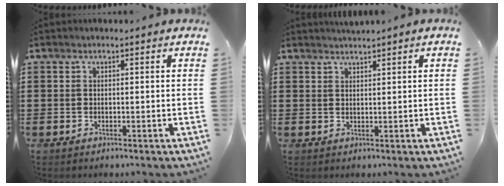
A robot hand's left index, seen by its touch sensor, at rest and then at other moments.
{"total": 1.2, "force": [1.2, -0.1, 0.2], "torque": [-0.004, 0.002, 0.024]}